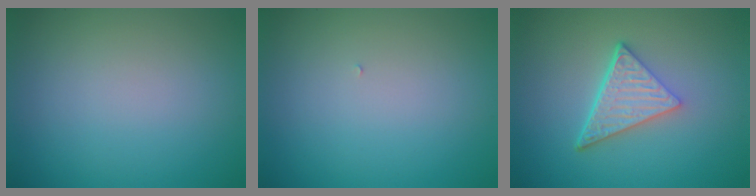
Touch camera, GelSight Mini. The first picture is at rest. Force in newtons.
{"total": 0.0}
{"total": 4.7, "press": 3.4, "slide": 3.3}